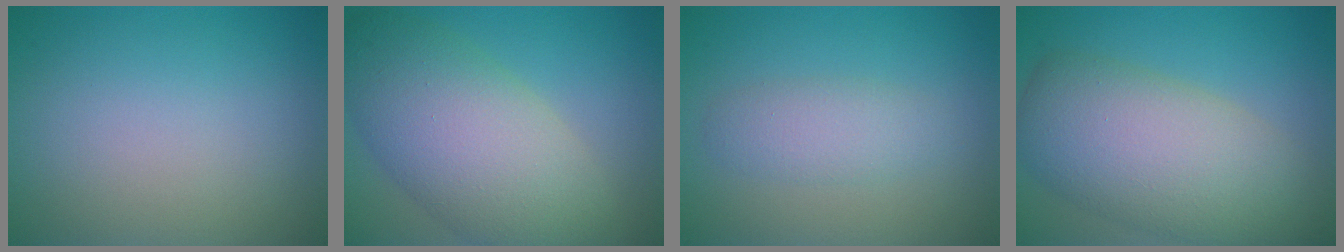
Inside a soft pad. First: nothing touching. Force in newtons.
{"total": 9.9, "press": 9.9, "slide": 0.1}
{"total": 2.4, "press": 2.4, "slide": 0.2}
{"total": 9.6, "press": 9.6, "slide": 0.5}